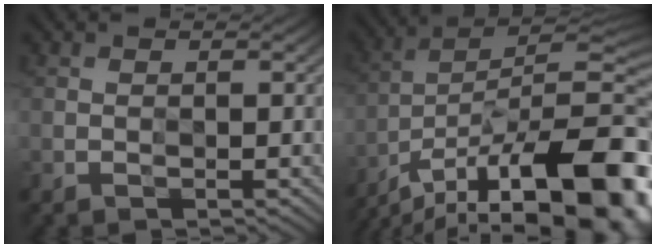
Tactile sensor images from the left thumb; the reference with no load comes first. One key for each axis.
{"total": 20.4, "fx": -15.5, "fy": 6.9, "fz": 11.4, "tx": -0.139, "ty": 0.001, "tz": -0.240}